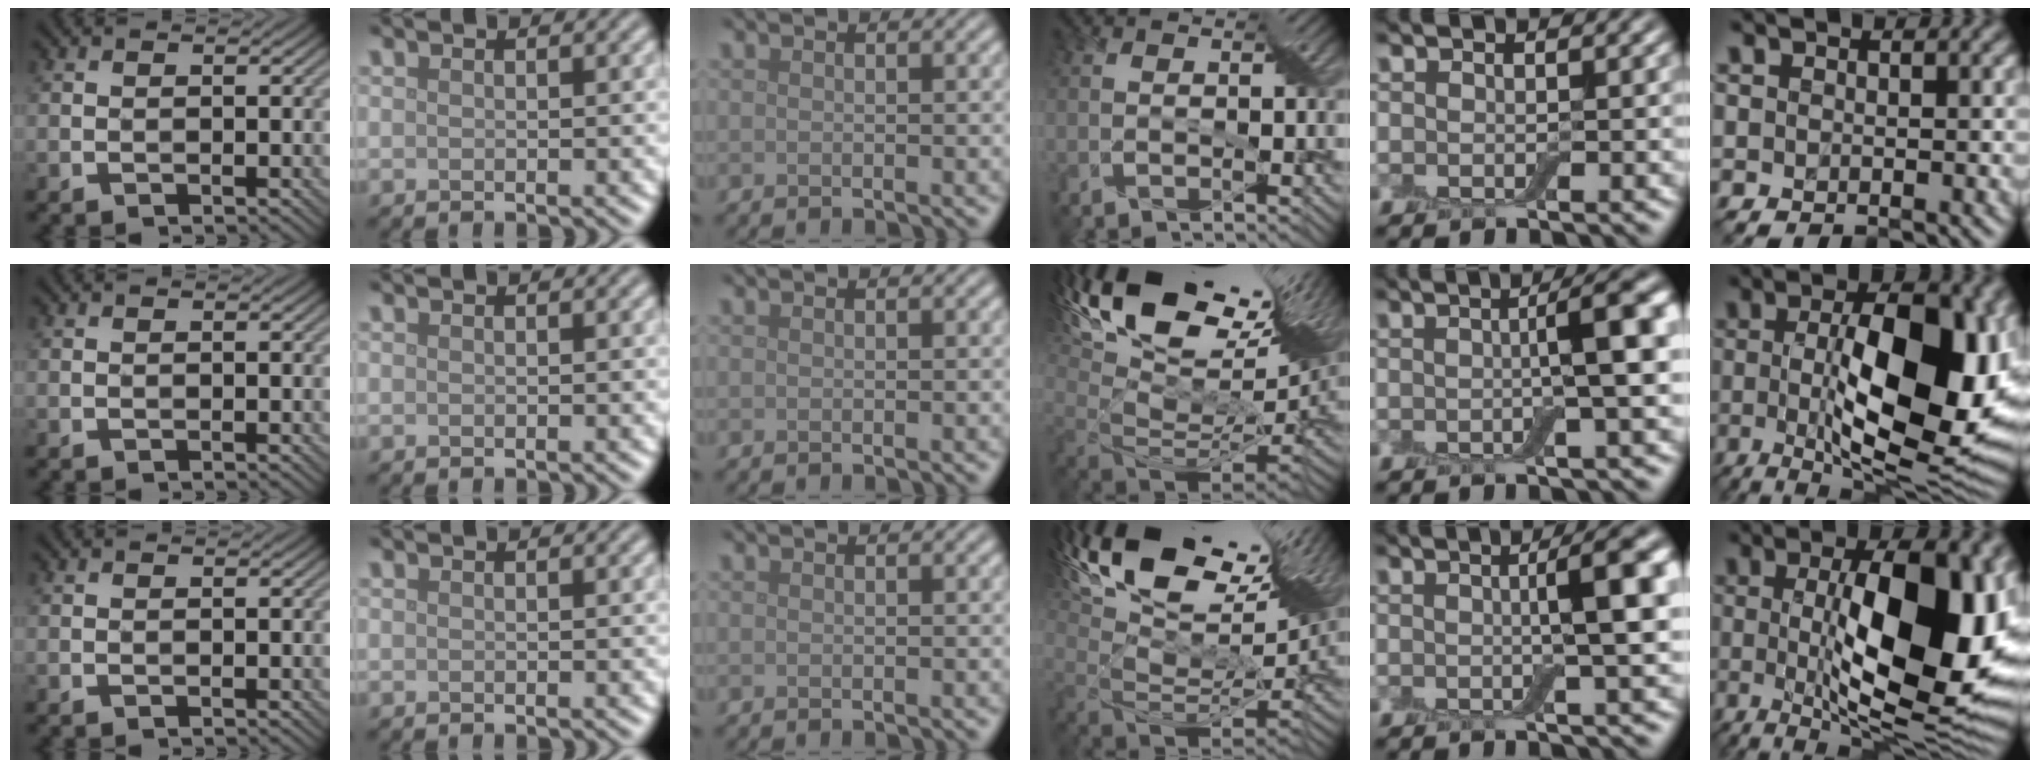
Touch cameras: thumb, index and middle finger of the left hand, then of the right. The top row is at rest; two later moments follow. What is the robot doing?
{"motion": "wrap", "object": "adhesive wrap"}